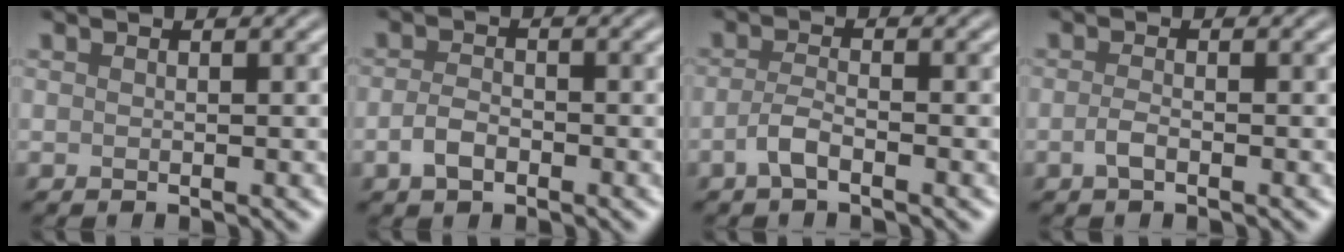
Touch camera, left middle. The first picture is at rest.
{"total": 2.1, "force": [-0.9, 1.2, 1.5], "torque": [-0.030, 0.001, -0.023]}
{"total": 2.0, "force": [-1.1, 0.6, 1.6], "torque": [-0.034, 0.004, -0.026]}
{"total": 1.3, "force": [-0.6, 0.4, 1.0], "torque": [-0.024, 0.001, -0.014]}